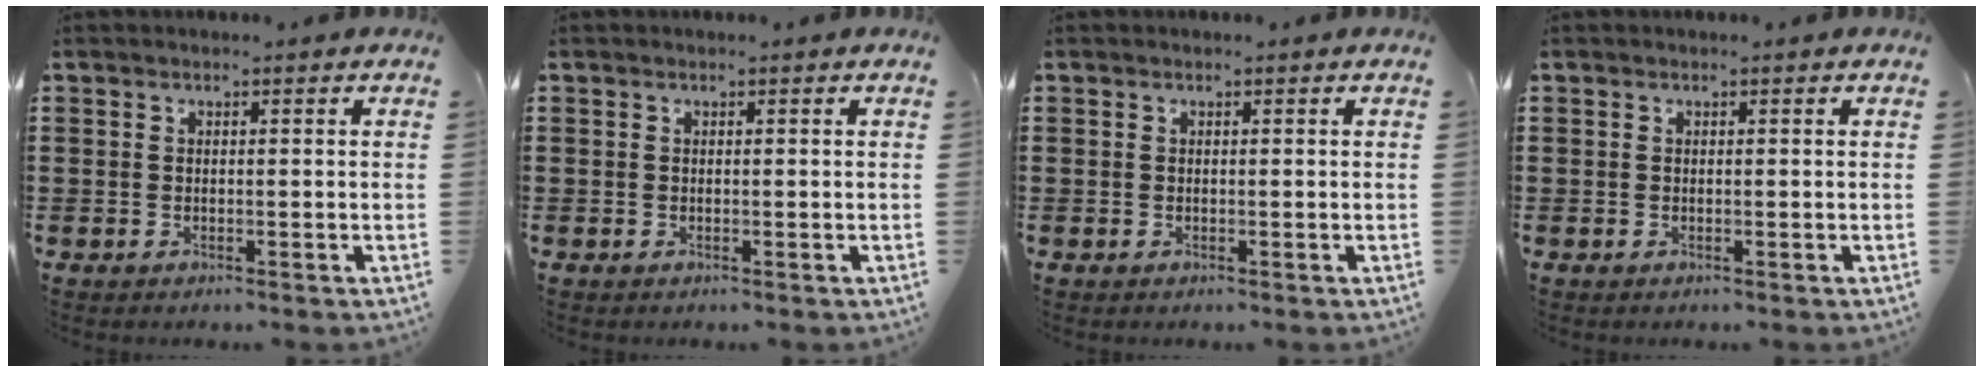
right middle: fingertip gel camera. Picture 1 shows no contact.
{"total": 0.0}
{"total": 0.0}
{"total": 0.0}